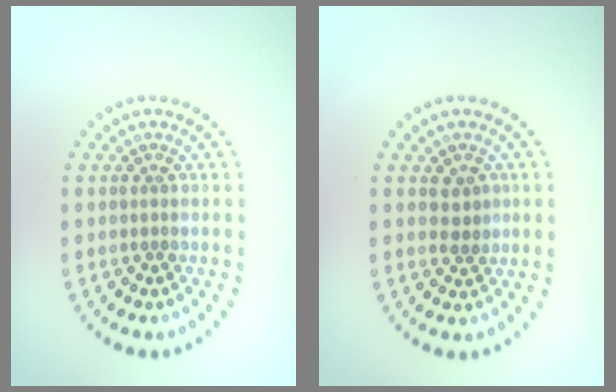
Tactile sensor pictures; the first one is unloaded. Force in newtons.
{"total": 1.6, "press": 1.5, "slide": 0.6}